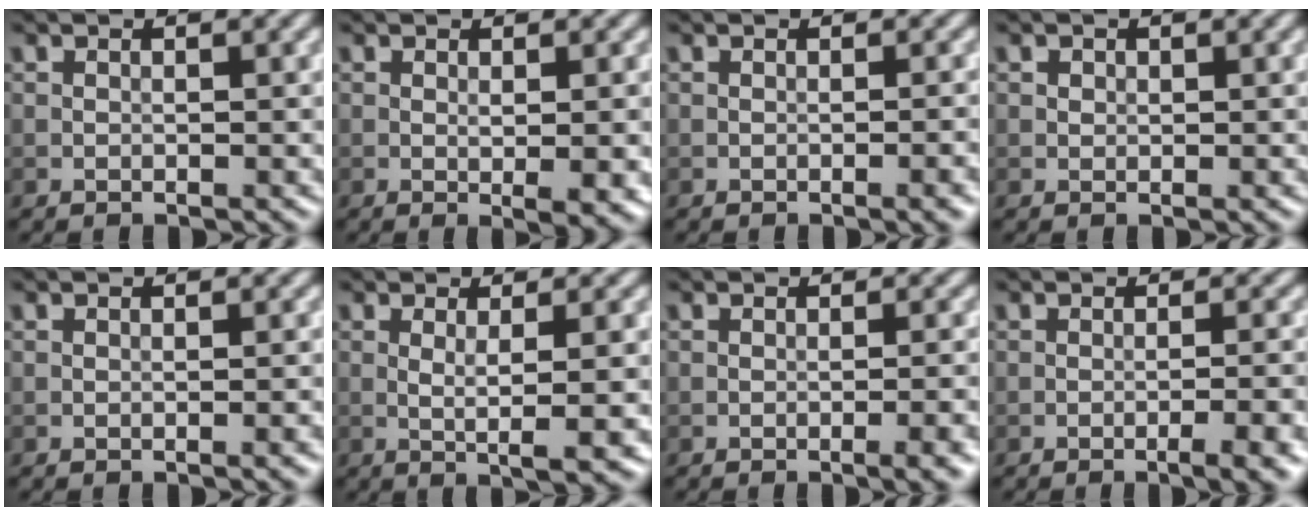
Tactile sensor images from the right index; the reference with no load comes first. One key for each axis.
{"total": 2.8, "fx": -0.3, "fy": 0.5, "fz": 2.7, "tx": -0.041, "ty": -0.006, "tz": -0.001}
{"total": 2.2, "fx": -0.7, "fy": 0.5, "fz": 2.0, "tx": -0.020, "ty": 0.001, "tz": -0.011}
{"total": 0.6, "fx": 0.3, "fy": 0.5, "fz": 0.1, "tx": 0.000, "ty": -0.003, "tz": 0.005}
{"total": 1.1, "fx": -0.3, "fy": 0.2, "fz": 1.1, "tx": -0.012, "ty": 0.000, "tz": -0.006}
{"total": 4.2, "fx": -0.1, "fy": 0.7, "fz": 4.1, "tx": -0.066, "ty": -0.002, "tz": 0.001}
{"total": 3.7, "fx": -1.3, "fy": 1.1, "fz": 3.3, "tx": -0.034, "ty": 0.003, "tz": -0.017}
{"total": 5.0, "fx": -2.0, "fy": 1.4, "fz": 4.3, "tx": -0.045, "ty": 0.005, "tz": -0.024}